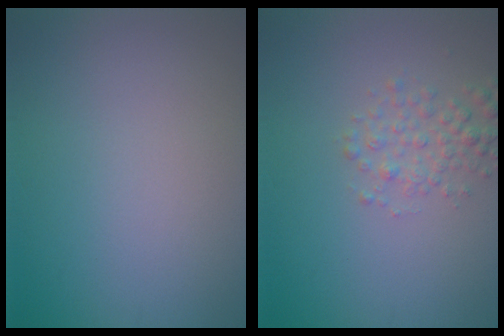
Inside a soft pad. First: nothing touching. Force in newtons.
{"total": 2.2, "press": 2.2, "slide": 0.1}